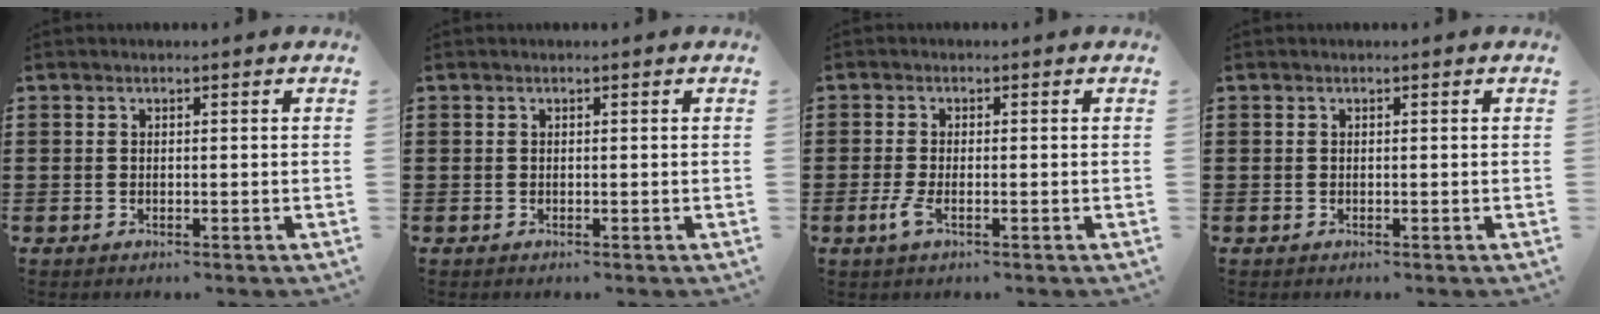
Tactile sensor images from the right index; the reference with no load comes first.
{"total": 0.0}
{"total": 2.3, "force": [-1.0, 0.6, 2.0], "torque": [-0.062, -0.012, -0.026]}
{"total": 0.0}